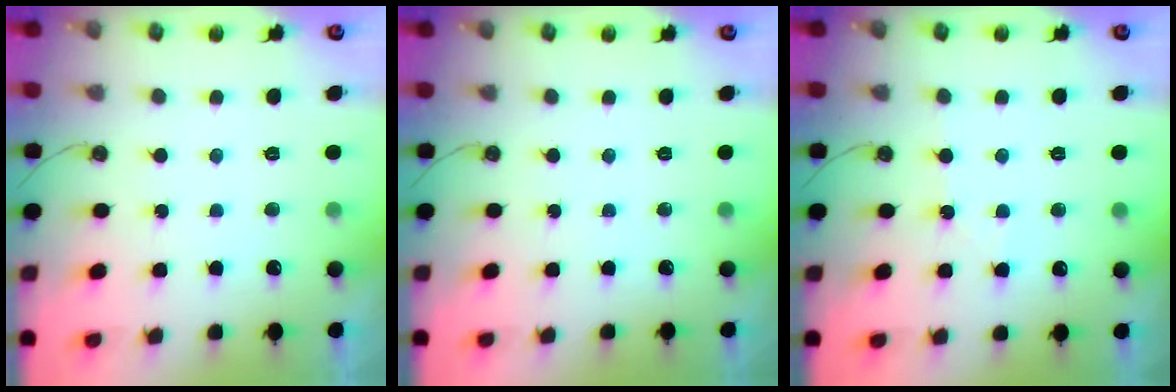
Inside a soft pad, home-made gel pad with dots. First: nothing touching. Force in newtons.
{"total": 0.0}
{"total": 4.0, "press": 3.9, "slide": 0.6}